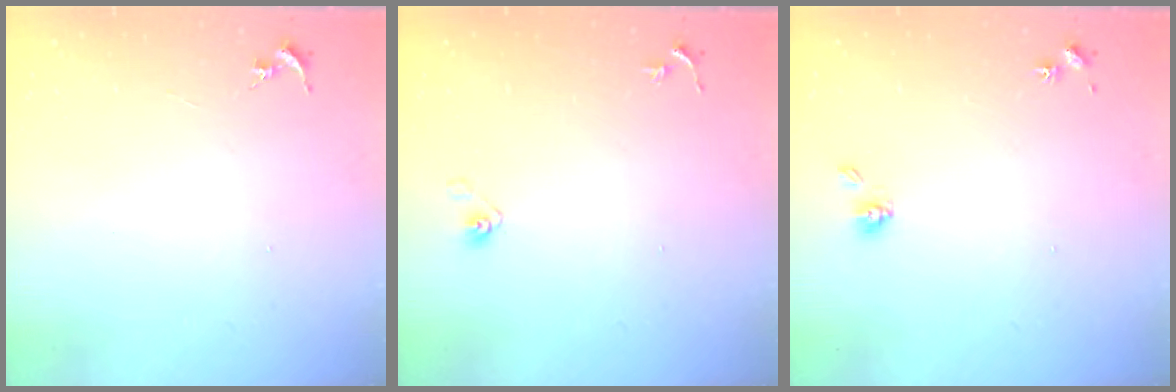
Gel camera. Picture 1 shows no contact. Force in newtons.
{"total": 4.0, "press": 3.3, "slide": 2.2}
{"total": 5.0, "press": 4.6, "slide": 1.7}